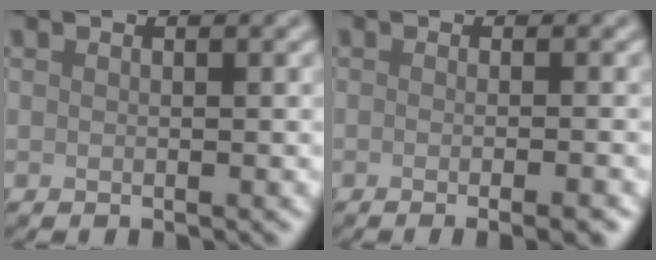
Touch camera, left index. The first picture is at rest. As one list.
[{"total": 4.3, "force": [-1.2, 1.6, 3.8], "torque": [-0.015, -0.003, -0.018]}]